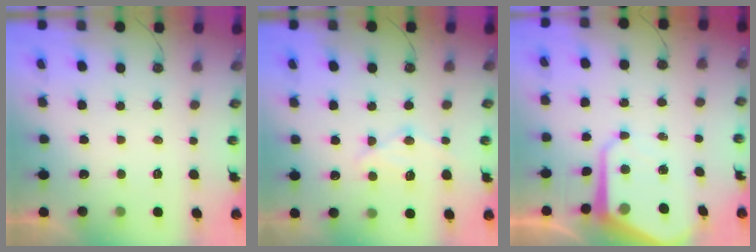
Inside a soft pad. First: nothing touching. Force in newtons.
{"total": 10.8, "press": 10.8, "slide": 0.5}
{"total": 9.0, "press": 9.0, "slide": 0.5}